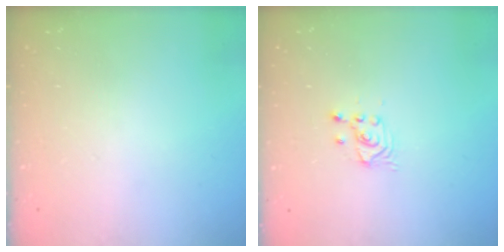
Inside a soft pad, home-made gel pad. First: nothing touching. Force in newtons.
{"total": 2.6, "press": 2.5, "slide": 0.3}